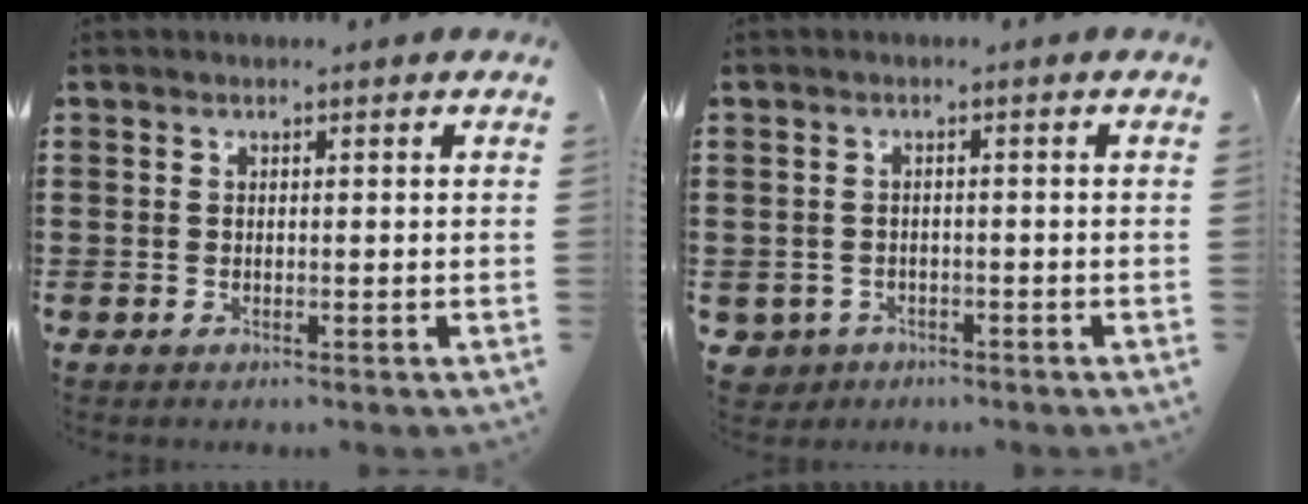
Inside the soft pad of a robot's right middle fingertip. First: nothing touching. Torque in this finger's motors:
{"motor_torque": [-0.25, -0.01, 0.03, -0.01]}